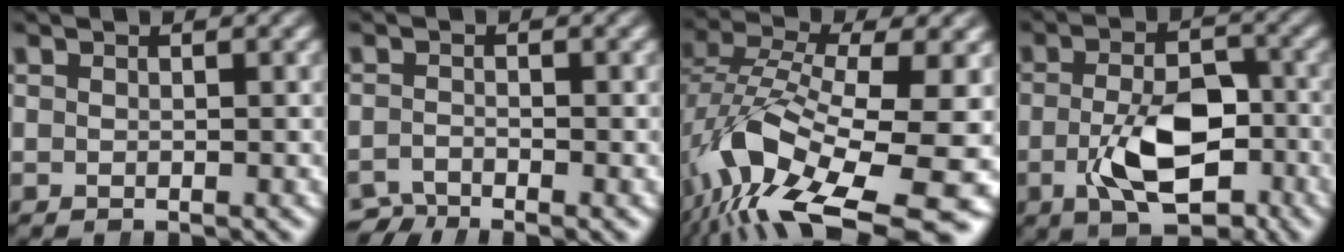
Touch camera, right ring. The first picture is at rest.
{"total": 2.2, "force": [-2.1, 0.7, 0.3], "torque": [-0.004, -0.011, -0.037]}
{"total": 13.2, "force": [-4.3, 6.8, 10.5], "torque": [-0.225, -0.053, -0.036]}
{"total": 6.8, "force": [-1.8, 3.6, 5.5], "torque": [-0.098, -0.024, -0.021]}